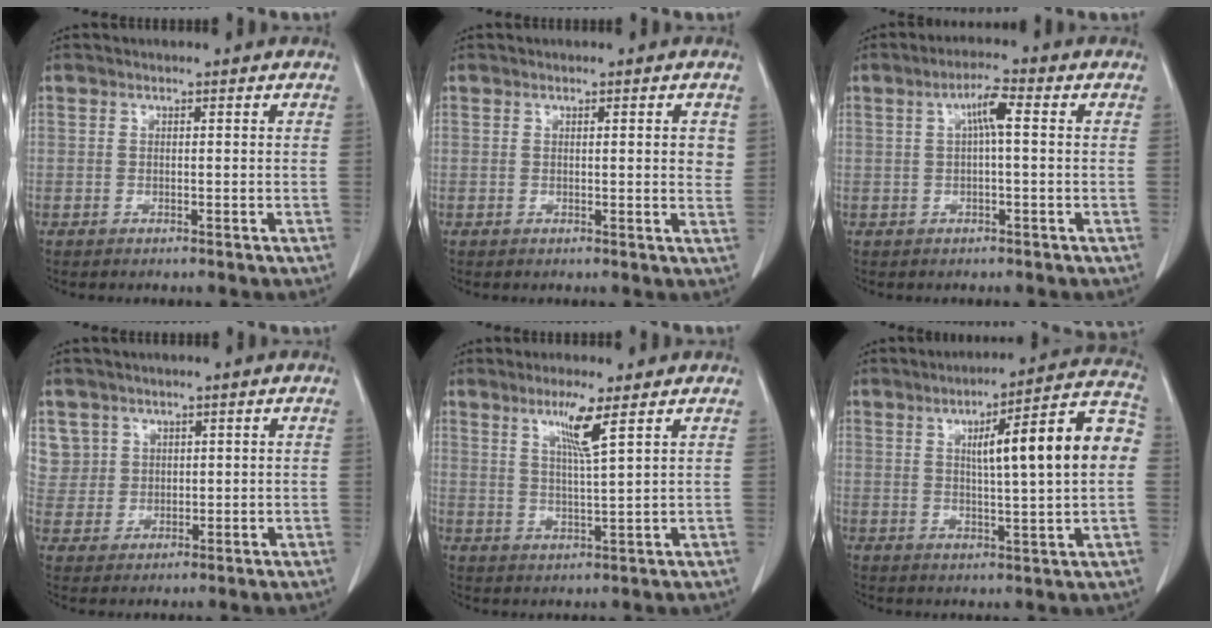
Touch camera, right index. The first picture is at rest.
{"total": 2.6, "force": [0.8, 0.6, 2.4], "torque": [-0.027, -0.002, 0.007]}
{"total": 4.0, "force": [0.7, 0.4, 3.9], "torque": [-0.069, 0.010, 0.012]}
{"total": 5.9, "force": [2.9, 5.2, -0.1], "torque": [0.010, 0.008, 0.066]}
{"total": 5.5, "force": [3.0, -0.8, 4.5], "torque": [-0.086, -0.010, 0.058]}
{"total": 15.3, "force": [2.4, 1.3, 15.1], "torque": [-0.210, 0.030, 0.032]}